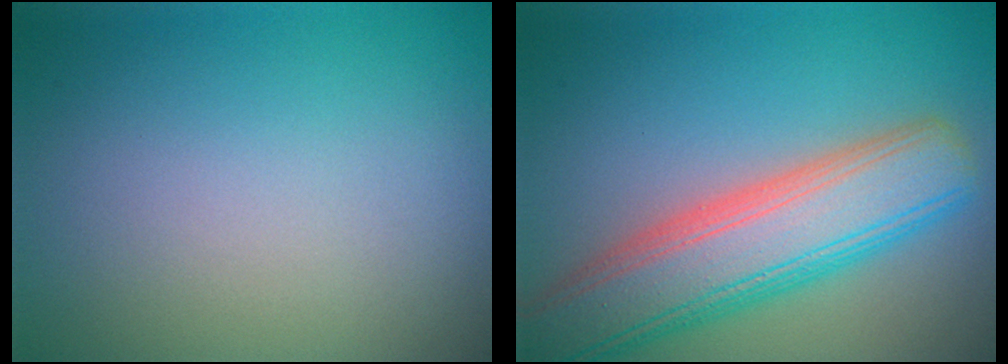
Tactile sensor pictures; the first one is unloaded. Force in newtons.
{"total": 8.0, "press": 8.0, "slide": 0.4}